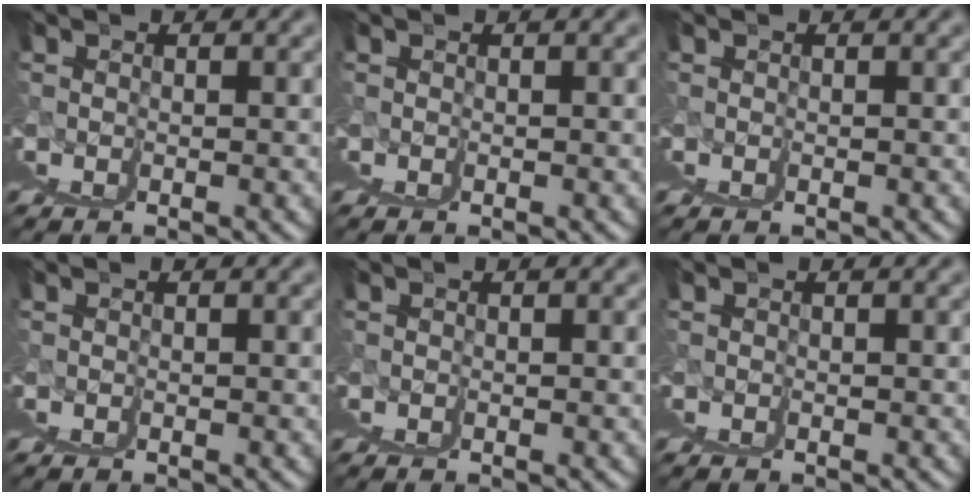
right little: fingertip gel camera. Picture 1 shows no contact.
{"total": 0.0}
{"total": 0.0}
{"total": 0.0}
{"total": 0.0}
{"total": 0.0}